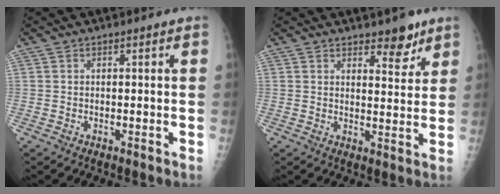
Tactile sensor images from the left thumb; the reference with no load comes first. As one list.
[{"total": 5.2, "force": [3.9, 2.3, 2.7], "torque": [-0.011, -0.029, 0.056]}]